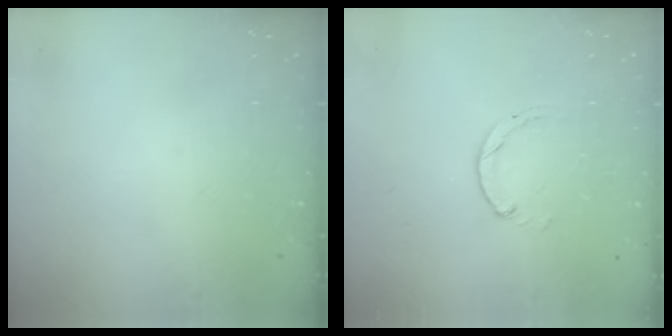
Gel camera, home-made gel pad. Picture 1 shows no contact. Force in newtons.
{"total": 0.7, "press": 0.7, "slide": 0.2}